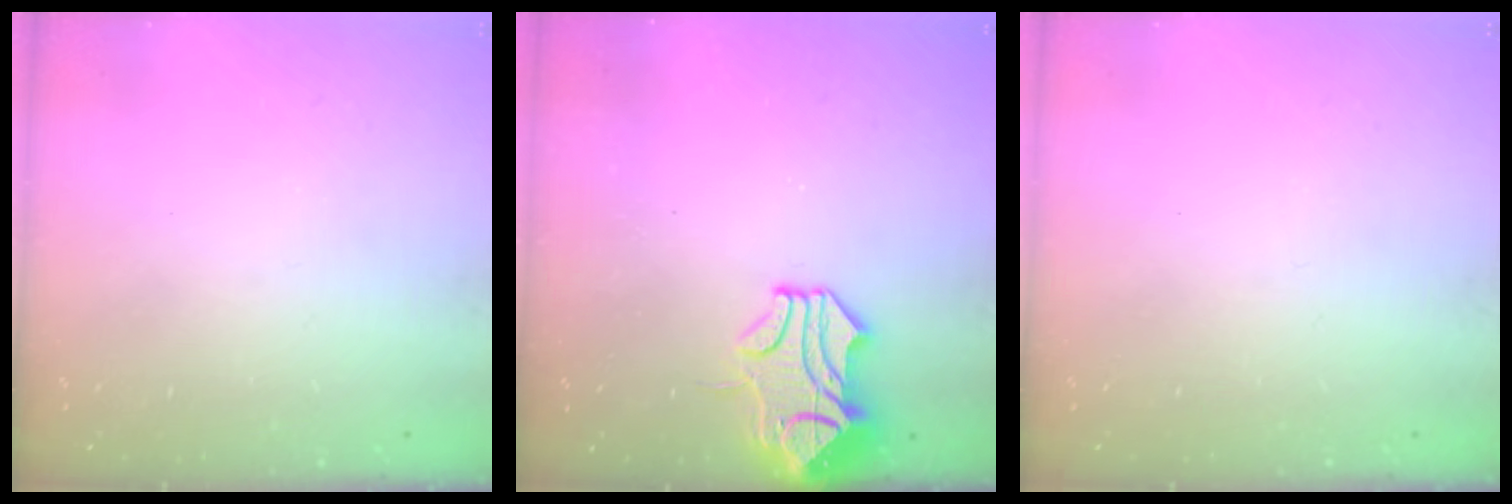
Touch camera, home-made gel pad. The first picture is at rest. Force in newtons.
{"total": 2.3, "press": 1.7, "slide": 1.6}
{"total": 0.0}